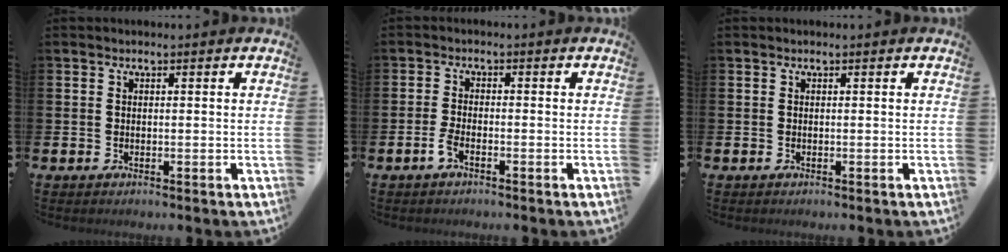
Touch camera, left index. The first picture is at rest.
{"total": 2.1, "force": [-1.3, 0.5, 1.6], "torque": [-0.037, 0.004, -0.024]}
{"total": 0.0}